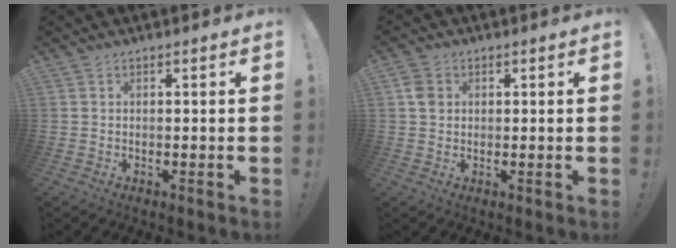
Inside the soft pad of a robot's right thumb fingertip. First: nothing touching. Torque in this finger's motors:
{"motor_torque": [-0.06, 0.20, 0.32, -0.01, 0.03]}